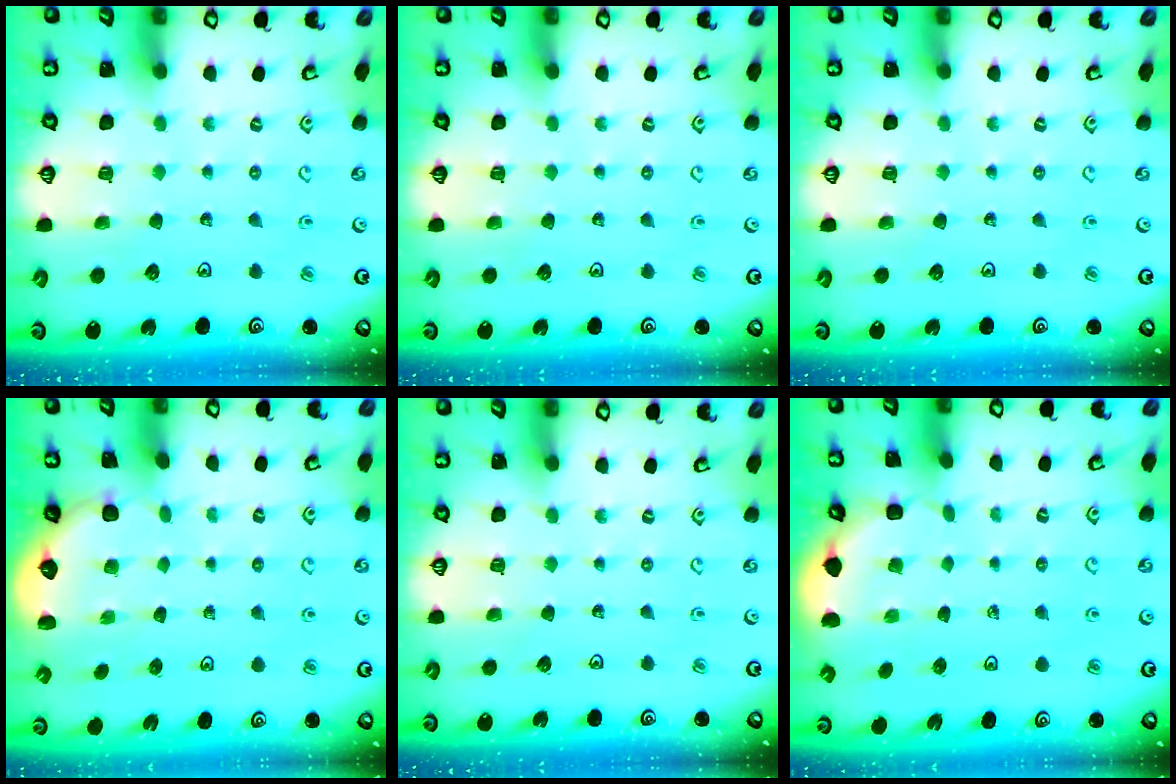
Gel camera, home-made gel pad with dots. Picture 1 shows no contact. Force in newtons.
{"total": 0.0}
{"total": 0.0}
{"total": 2.2, "press": 1.1, "slide": 1.9}
{"total": 0.0}
{"total": 1.6, "press": 1.2, "slide": 1.0}